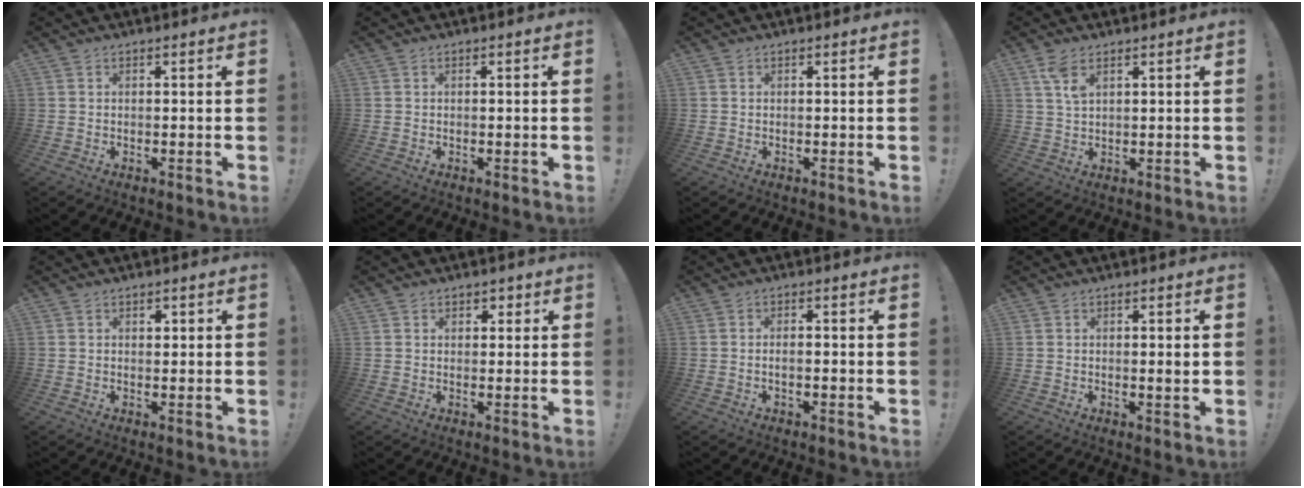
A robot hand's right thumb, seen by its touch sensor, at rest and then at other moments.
{"total": 0.6, "force": [-0.1, -0.1, 0.6], "torque": [-0.006, -0.003, -0.002]}
{"total": 0.0}
{"total": 5.1, "force": [2.8, 2.0, 3.7], "torque": [-0.068, -0.010, 0.050]}
{"total": 1.0, "force": [0.6, 0.8, 0.2], "torque": [0.008, -0.002, 0.007]}
{"total": 1.9, "force": [0.9, 1.5, 0.8], "torque": [0.005, -0.006, 0.011]}
{"total": 1.7, "force": [-0.8, 0.5, 1.4], "torque": [-0.026, 0.005, -0.014]}
{"total": 2.4, "force": [0.3, 0.1, 2.4], "torque": [-0.038, -0.003, 0.003]}